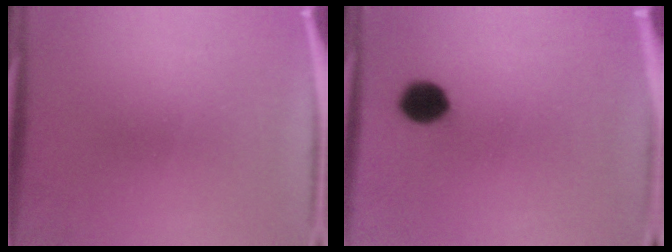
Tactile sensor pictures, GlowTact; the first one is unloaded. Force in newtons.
{"total": 6.0}